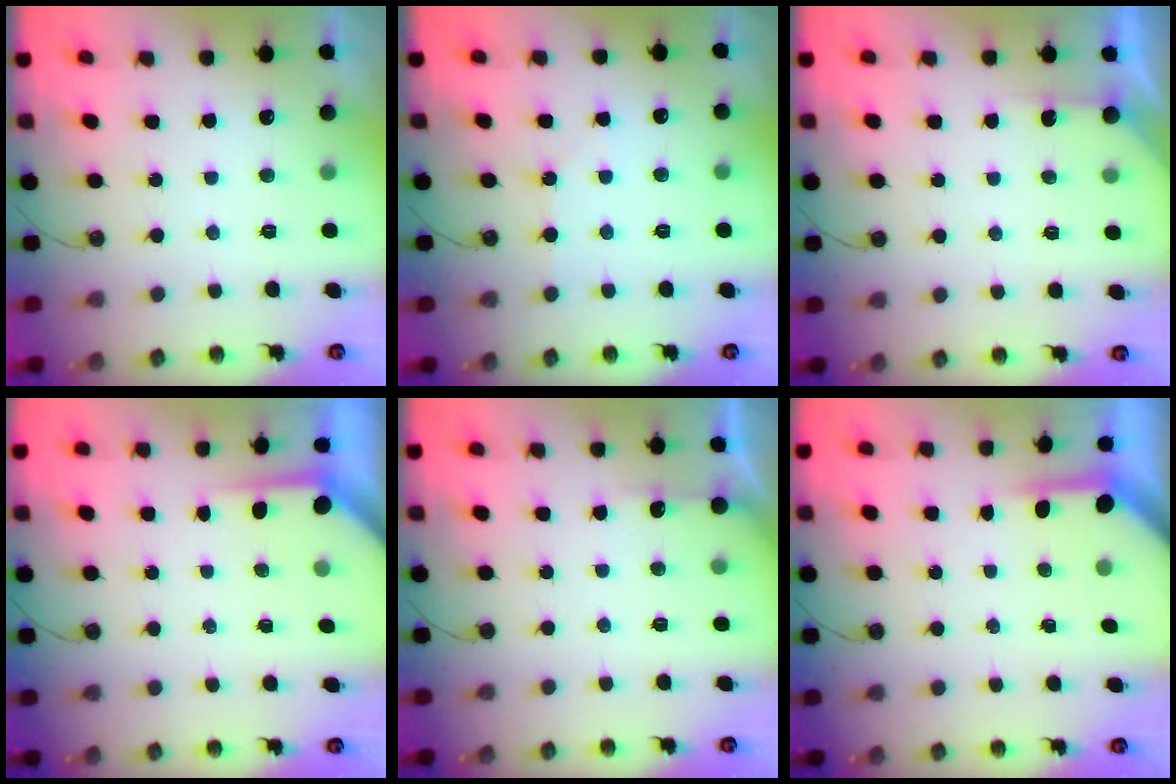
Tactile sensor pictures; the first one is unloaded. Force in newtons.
{"total": 3.5, "press": 3.5, "slide": 0.6}
{"total": 3.1, "press": 3.1, "slide": 0.4}
{"total": 3.7, "press": 3.7, "slide": 0.3}
{"total": 2.6, "press": 2.6, "slide": 0.4}
{"total": 3.7, "press": 3.7, "slide": 0.4}